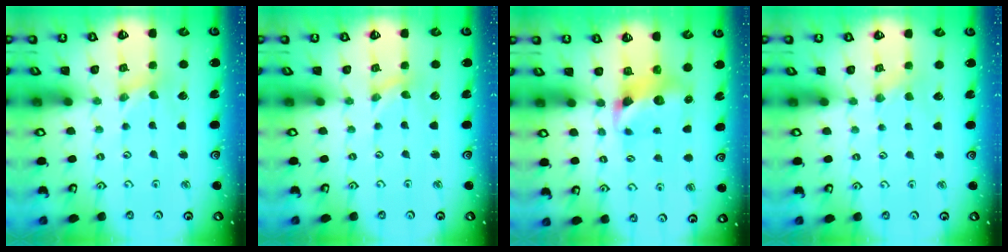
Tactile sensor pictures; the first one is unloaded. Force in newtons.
{"total": 0.0}
{"total": 7.3, "press": 7.3, "slide": 0.7}
{"total": 1.1, "press": 1.0, "slide": 0.2}